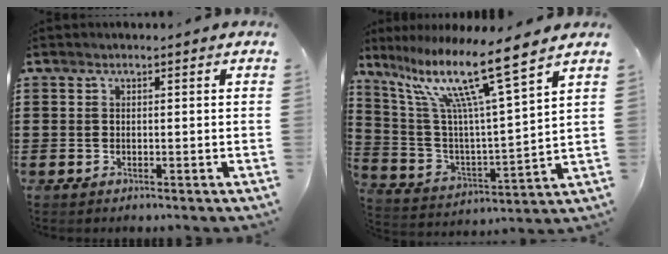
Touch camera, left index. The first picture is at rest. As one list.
[{"total": 13.7, "force": [9.4, 0.4, 9.9], "torque": [-0.222, -0.054, 0.148]}]